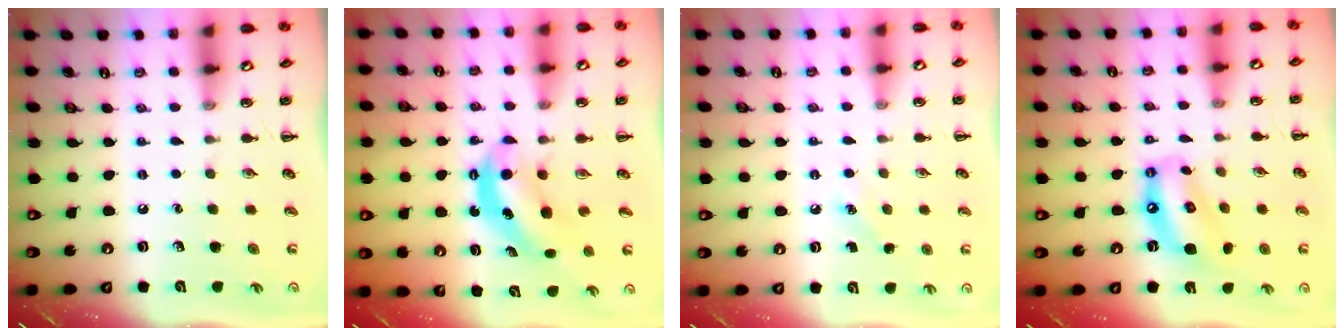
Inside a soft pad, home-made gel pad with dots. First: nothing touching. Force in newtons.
{"total": 5.9, "press": 5.8, "slide": 0.4}
{"total": 4.8, "press": 4.7, "slide": 1.2}
{"total": 11.1, "press": 10.7, "slide": 2.9}